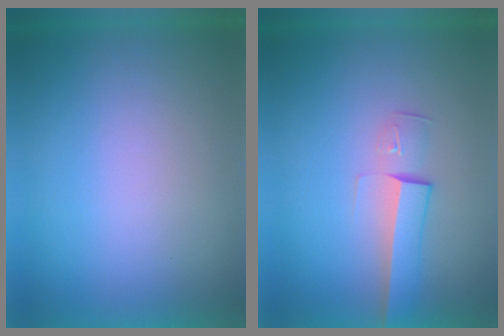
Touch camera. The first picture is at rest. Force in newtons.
{"total": 2.9}